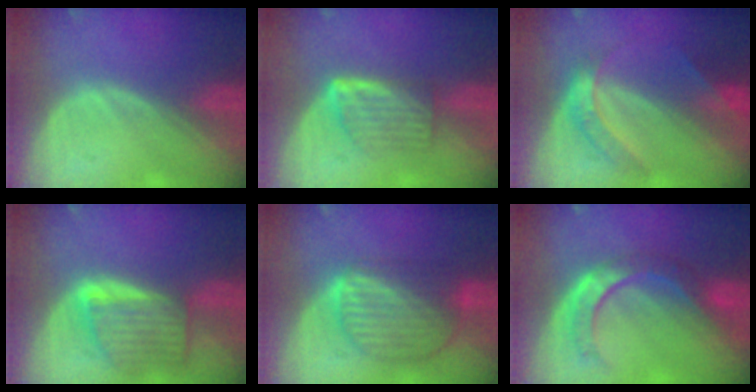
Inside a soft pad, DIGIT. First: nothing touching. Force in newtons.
{"total": 5.8, "press": 5.3, "slide": 2.3}
{"total": 6.1, "press": 5.1, "slide": 3.2}
{"total": 7.9, "press": 7.1, "slide": 3.4}
{"total": 9.4, "press": 8.0, "slide": 5.0}
{"total": 7.8, "press": 7.2, "slide": 3.0}